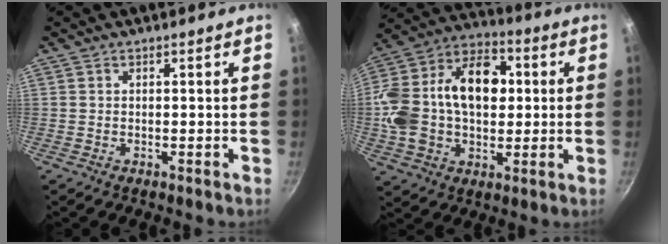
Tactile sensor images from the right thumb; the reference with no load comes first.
{"total": 22.5, "force": [1.8, 15.3, 16.4], "torque": [-0.278, 0.040, 0.017]}